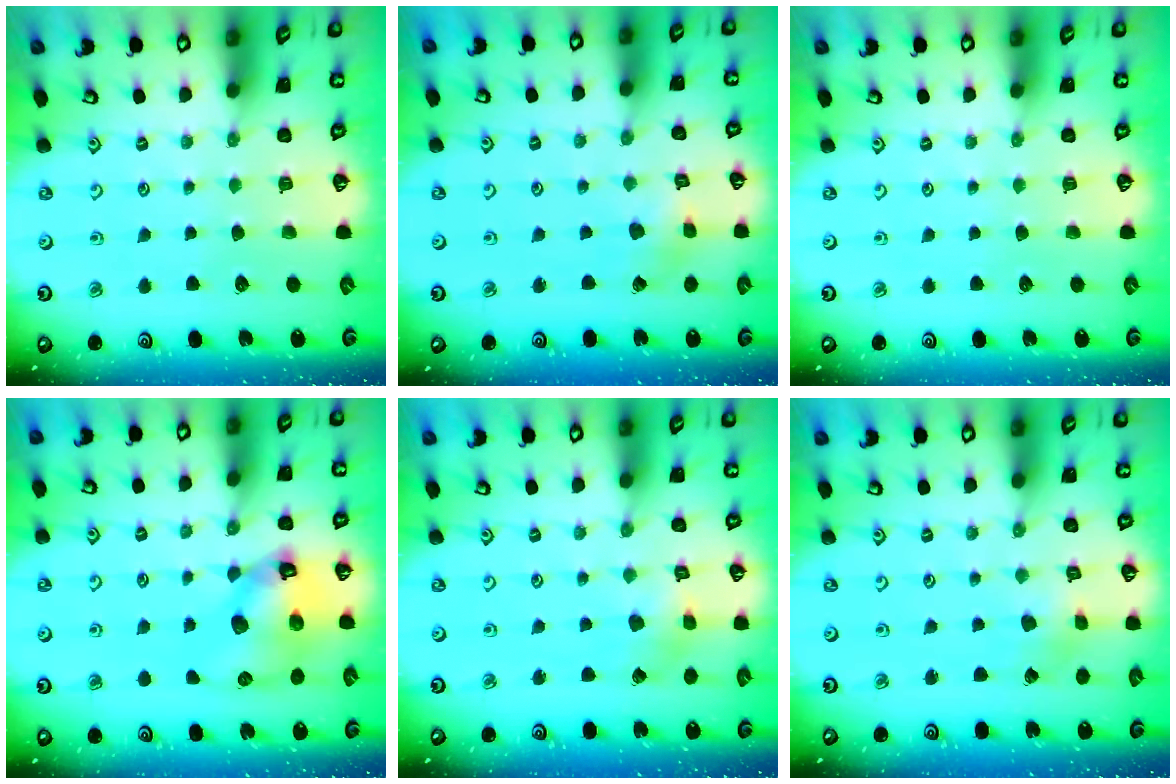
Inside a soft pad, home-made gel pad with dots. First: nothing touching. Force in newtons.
{"total": 2.9, "press": 2.9, "slide": 0.2}
{"total": 0.0}
{"total": 12.1, "press": 12.0, "slide": 1.0}
{"total": 2.6, "press": 2.6, "slide": 0.3}
{"total": 2.1, "press": 2.1, "slide": 0.1}